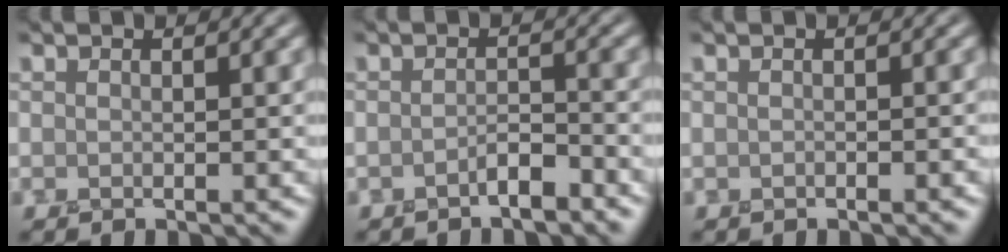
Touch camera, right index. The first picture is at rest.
{"total": 1.3, "force": [-1.0, 0.3, 0.7], "torque": [-0.009, 0.011, -0.021]}
{"total": 0.8, "force": [-0.3, 0.4, 0.7], "torque": [0.003, 0.004, -0.005]}